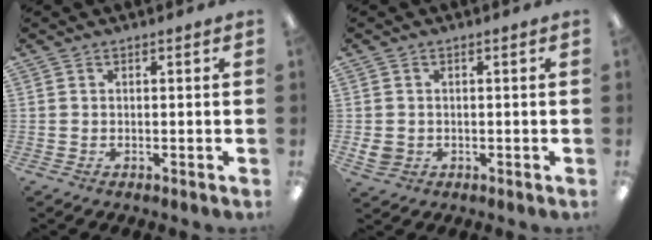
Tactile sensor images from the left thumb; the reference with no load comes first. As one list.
[{"total": 3.0, "force": [-0.3, 2.7, 1.4], "torque": [-0.030, 0.002, -0.006]}]